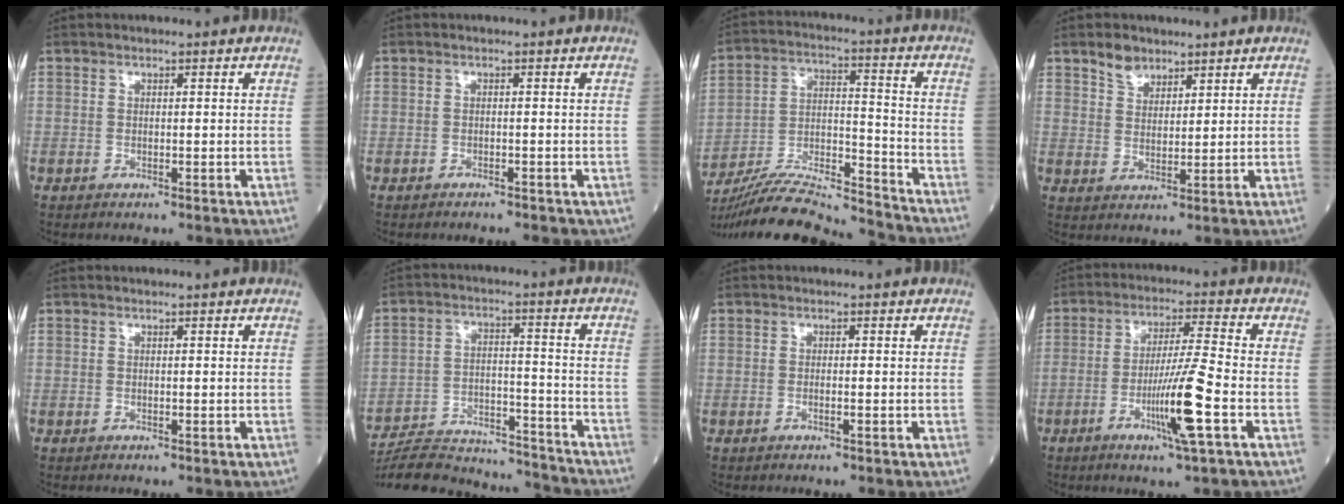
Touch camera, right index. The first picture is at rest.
{"total": 2.4, "force": [-2.0, 0.9, 0.9], "torque": [-0.019, -0.003, -0.018]}
{"total": 17.3, "force": [-16.5, 0.1, 5.1], "torque": [-0.103, 0.005, -0.285]}
{"total": 3.8, "force": [2.9, 2.1, 1.2], "torque": [-0.023, 0.002, 0.057]}
{"total": 0.0}
{"total": 19.4, "force": [-18.8, 2.7, 4.1], "torque": [-0.093, 0.010, -0.277]}
{"total": 0.6, "force": [-0.3, 0.0, 0.5], "torque": [-0.011, 0.001, -0.005]}
{"total": 10.1, "force": [-3.8, -0.7, 9.4], "torque": [-0.174, -0.012, -0.069]}